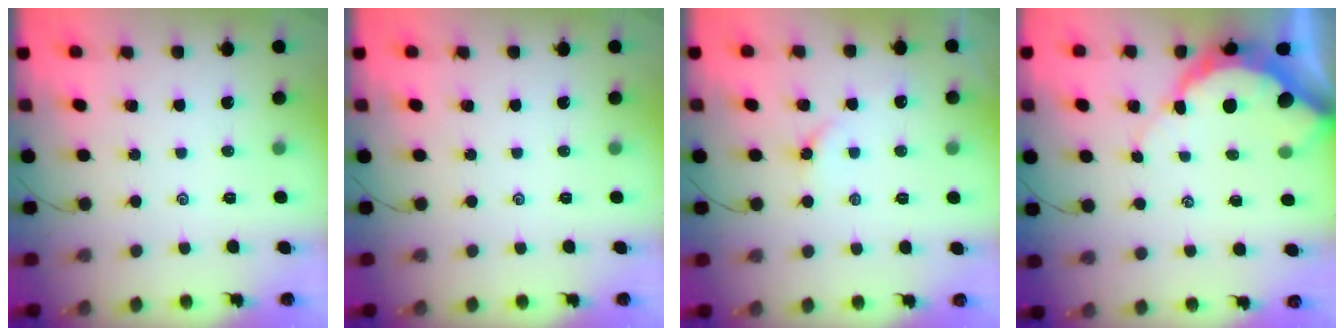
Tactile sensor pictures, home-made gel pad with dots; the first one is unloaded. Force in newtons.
{"total": 0.0}
{"total": 3.8, "press": 3.7, "slide": 0.5}
{"total": 7.9, "press": 7.8, "slide": 0.8}